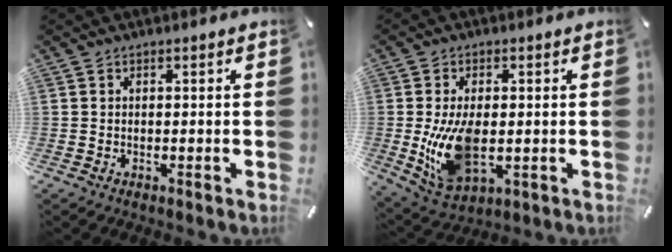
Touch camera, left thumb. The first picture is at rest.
{"total": 12.1, "force": [-0.6, 7.0, 9.8], "torque": [-0.215, -0.019, -0.011]}